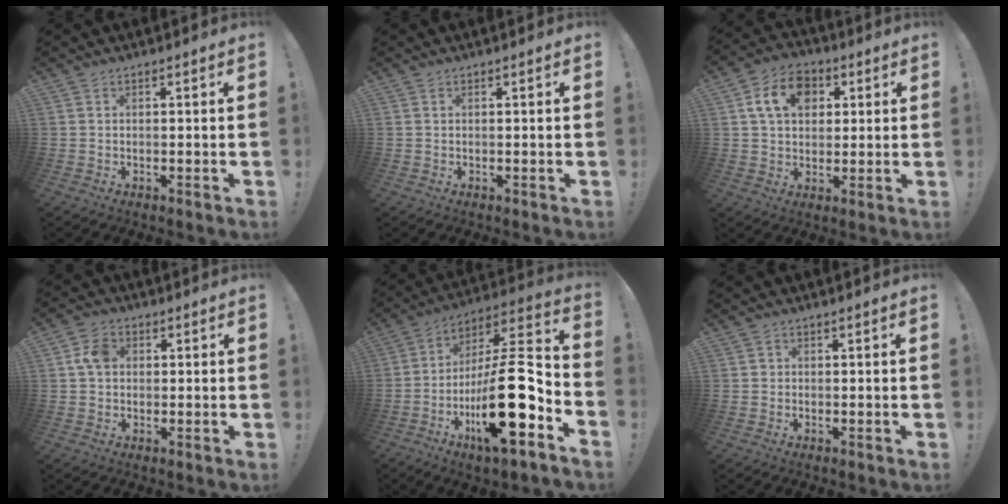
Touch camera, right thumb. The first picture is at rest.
{"total": 0.0}
{"total": 12.3, "force": [3.8, 9.3, 7.1], "torque": [-0.110, 0.007, 0.074]}
{"total": 6.2, "force": [1.0, 4.8, 3.8], "torque": [-0.069, 0.015, 0.023]}
{"total": 24.4, "force": [-8.1, 7.2, 21.9], "torque": [-0.377, 0.038, -0.134]}
{"total": 0.6, "force": [0.1, 0.5, 0.1], "torque": [-0.008, 0.005, 0.002]}